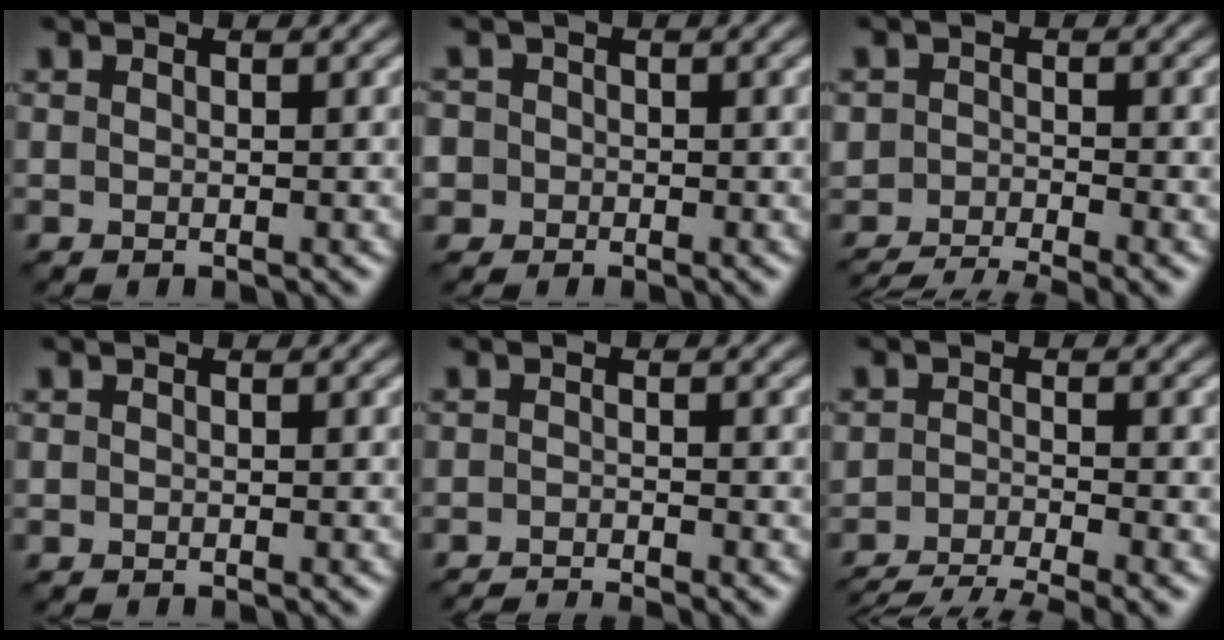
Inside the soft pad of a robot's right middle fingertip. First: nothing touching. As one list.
[{"total": 3.3, "force": [-0.7, 3.2, 0.8], "torque": [-0.008, 0.013, -0.042]}, {"total": 5.8, "force": [-5.2, 1.0, 2.3], "torque": [-0.041, -0.016, -0.091]}, {"total": 0.0}, {"total": 3.0, "force": [-2.7, 0.2, 1.3], "torque": [-0.016, -0.002, -0.052]}, {"total": 6.1, "force": [-5.2, 1.1, 3.0], "torque": [-0.051, -0.020, -0.089]}]